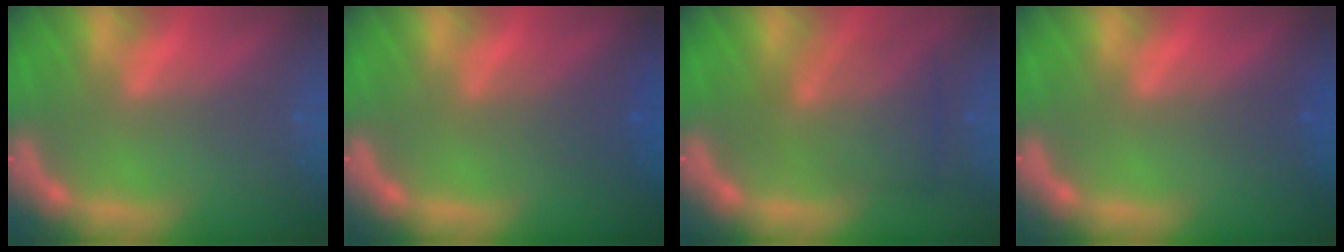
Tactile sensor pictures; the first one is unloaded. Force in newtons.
{"total": 2.5}
{"total": 6.0}
{"total": 1.0}